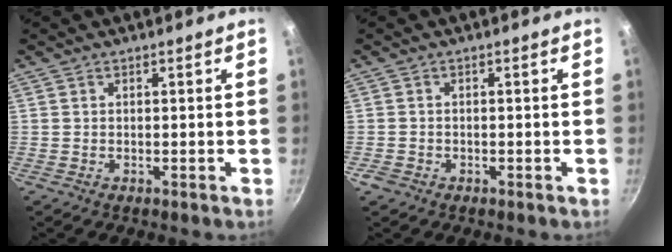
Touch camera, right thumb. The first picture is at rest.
{"total": 1.8, "force": [-1.0, 1.4, 0.6], "torque": [-0.015, 0.007, -0.015]}